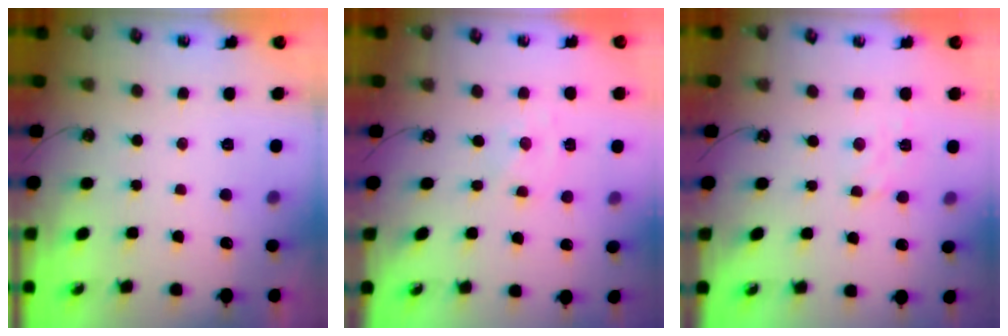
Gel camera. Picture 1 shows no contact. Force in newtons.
{"total": 0.0}
{"total": 2.8, "press": 2.7, "slide": 0.6}